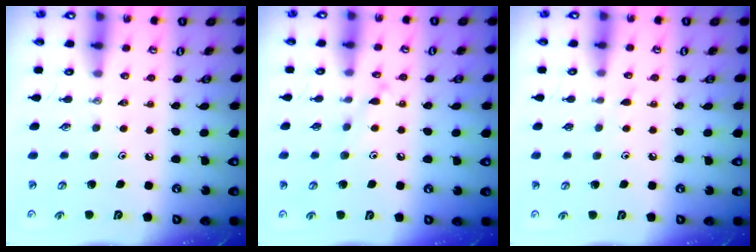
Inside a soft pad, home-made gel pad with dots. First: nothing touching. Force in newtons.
{"total": 8.4, "press": 8.3, "slide": 0.6}
{"total": 3.3, "press": 3.2, "slide": 0.5}